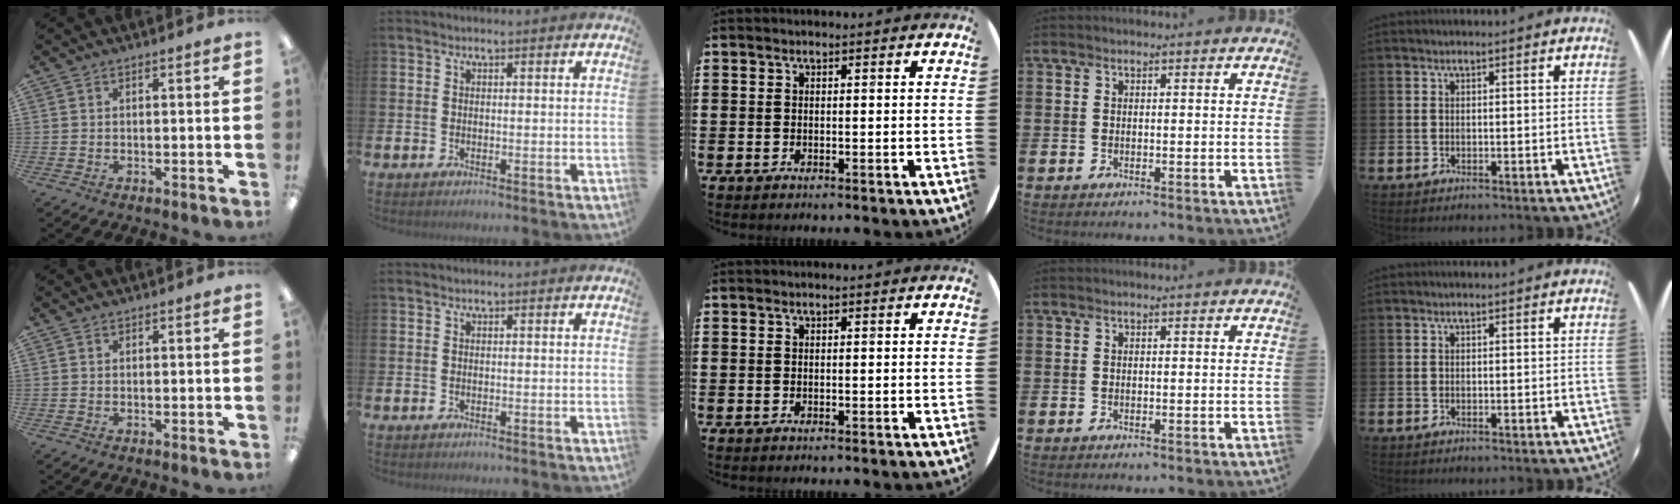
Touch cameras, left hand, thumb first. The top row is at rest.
{}